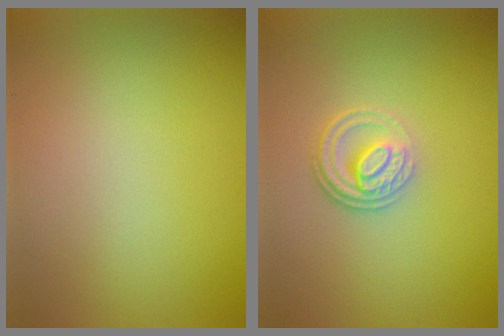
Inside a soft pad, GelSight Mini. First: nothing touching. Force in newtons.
{"total": 3.0, "press": 2.4, "slide": 1.8}